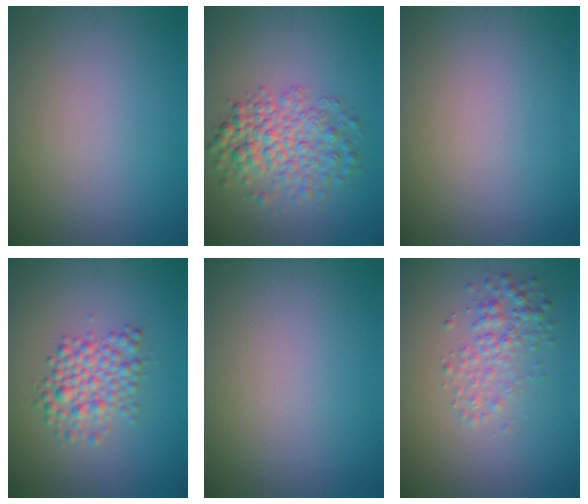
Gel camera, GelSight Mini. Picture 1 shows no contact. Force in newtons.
{"total": 5.0, "press": 5.0, "slide": 0.2}
{"total": 0.0}
{"total": 3.6, "press": 3.6, "slide": 0.1}
{"total": 0.0}
{"total": 2.6, "press": 2.6, "slide": 0.0}